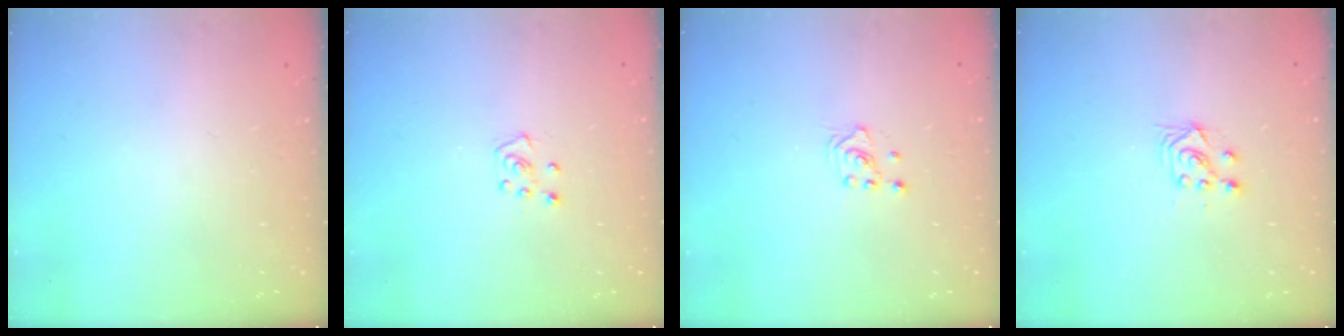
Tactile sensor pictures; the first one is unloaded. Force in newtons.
{"total": 4.8, "press": 4.8, "slide": 0.4}
{"total": 1.6, "press": 1.5, "slide": 0.2}
{"total": 4.0, "press": 3.8, "slide": 1.1}